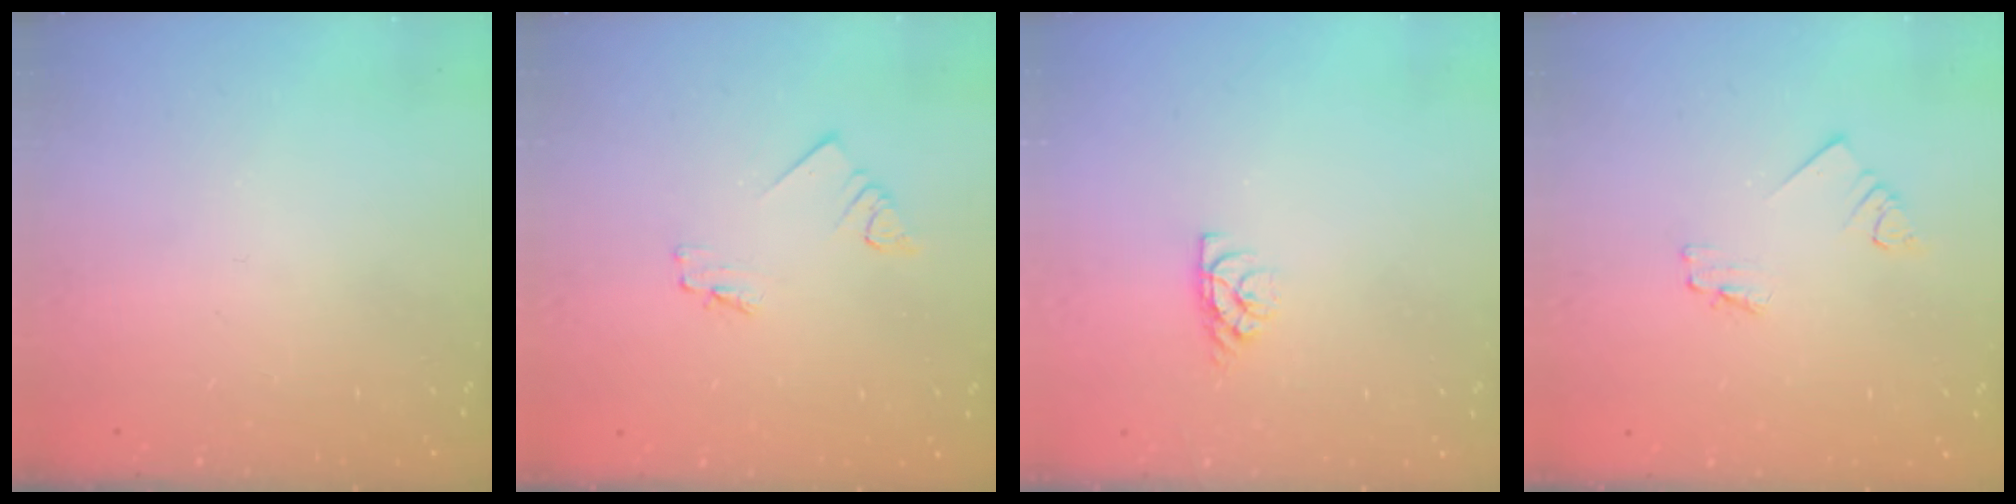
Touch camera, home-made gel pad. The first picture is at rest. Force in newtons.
{"total": 1.8, "press": 1.7, "slide": 0.2}
{"total": 4.6, "press": 4.6, "slide": 0.5}
{"total": 1.7, "press": 1.7, "slide": 0.3}